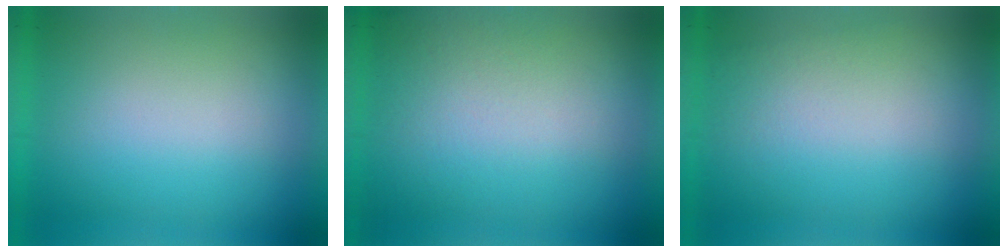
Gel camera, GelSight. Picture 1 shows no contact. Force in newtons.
{"total": 2.7}
{"total": 1.0}